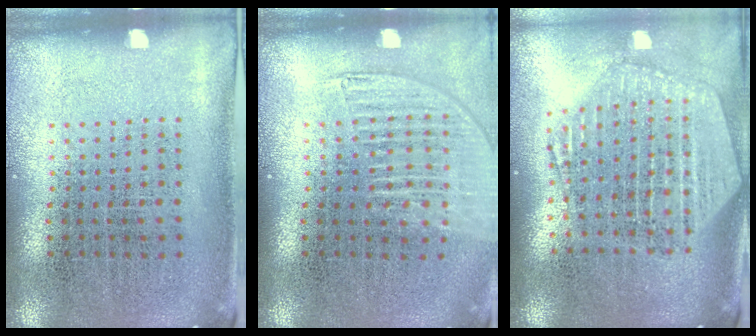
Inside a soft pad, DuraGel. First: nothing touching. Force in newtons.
{"total": 1.5, "press": 1.3, "slide": 0.7}
{"total": 2.5, "press": 2.1, "slide": 1.3}